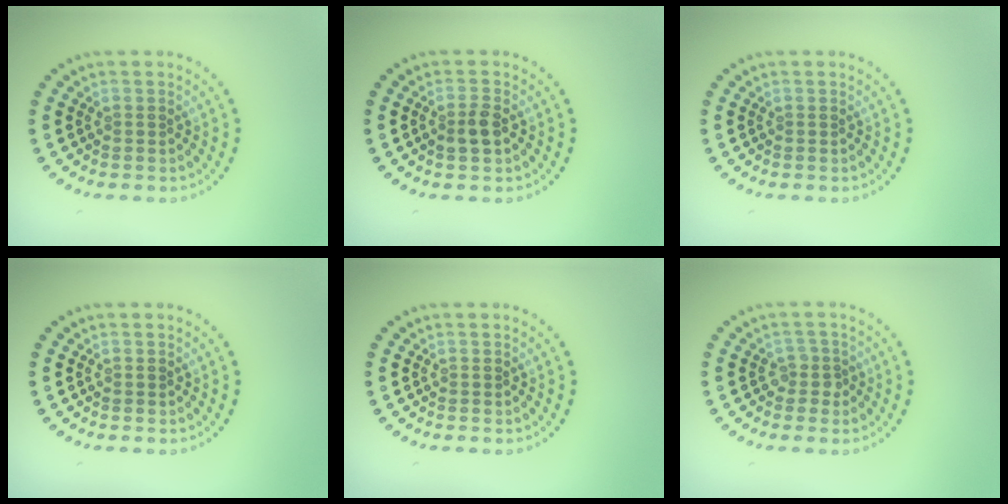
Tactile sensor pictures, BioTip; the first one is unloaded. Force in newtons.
{"total": 1.8, "press": 1.8, "slide": 0.5}
{"total": 0.0}
{"total": 0.0}
{"total": 0.0}
{"total": 1.5, "press": 1.1, "slide": 0.9}